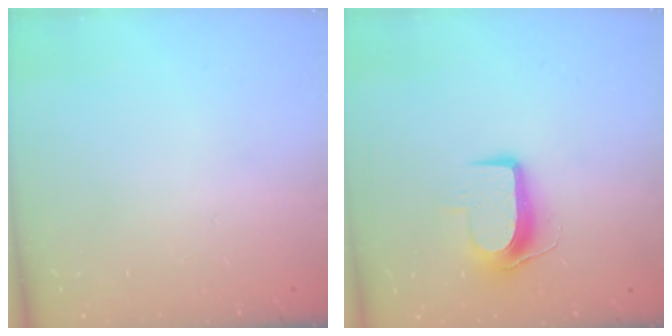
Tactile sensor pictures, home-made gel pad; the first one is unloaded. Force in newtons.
{"total": 8.8, "press": 8.7, "slide": 1.0}